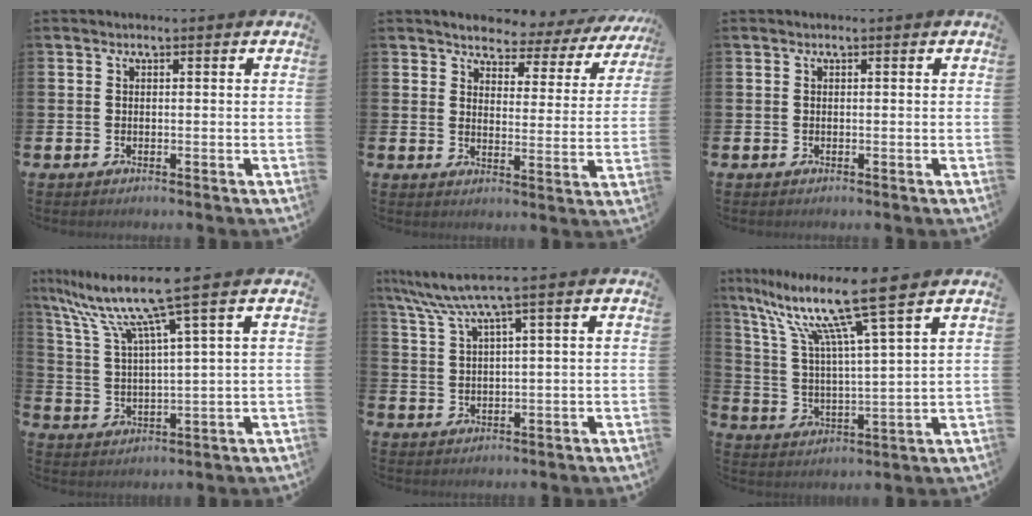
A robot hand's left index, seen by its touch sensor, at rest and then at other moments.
{"total": 3.3, "force": [3.2, 0.8, 0.2], "torque": [-0.029, -0.033, 0.047]}
{"total": 0.0}
{"total": 10.1, "force": [7.0, 0.6, 7.3], "torque": [-0.165, -0.029, 0.117]}
{"total": 6.0, "force": [3.8, 0.3, 4.7], "torque": [-0.101, -0.006, 0.064]}
{"total": 12.3, "force": [9.5, 0.4, 7.8], "torque": [-0.177, -0.049, 0.154]}